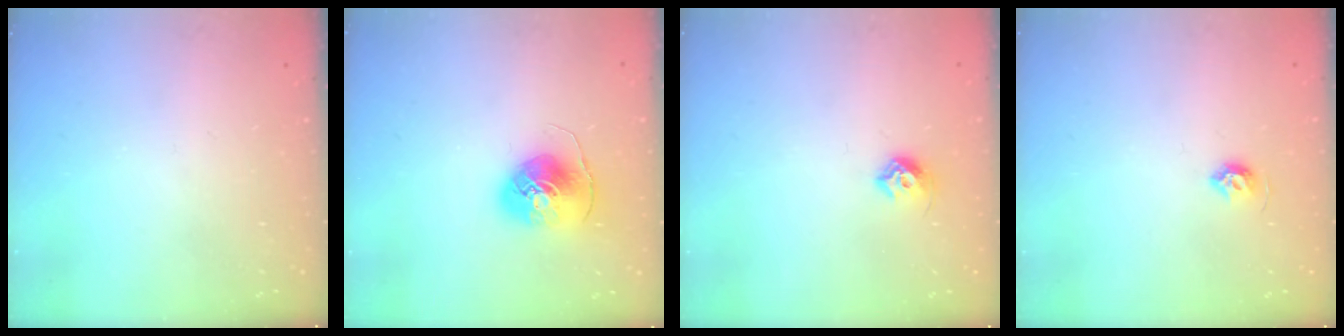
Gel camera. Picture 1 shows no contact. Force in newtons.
{"total": 8.8, "press": 8.7, "slide": 0.8}
{"total": 6.4, "press": 6.3, "slide": 0.9}
{"total": 4.9, "press": 4.9, "slide": 0.7}